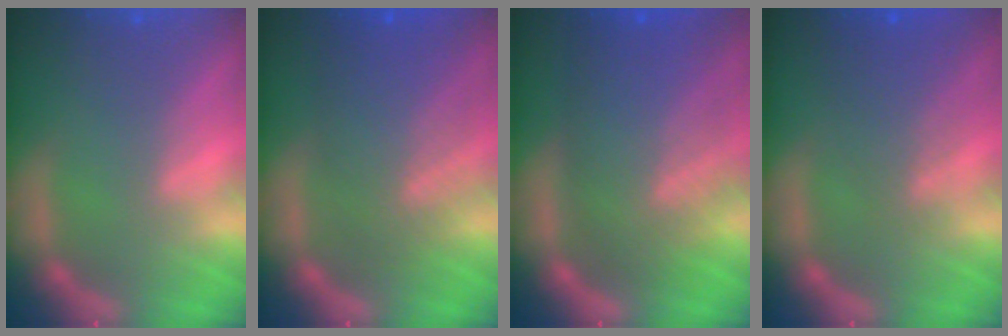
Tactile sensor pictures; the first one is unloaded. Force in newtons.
{"total": 7.1}
{"total": 9.1}
{"total": 4.1}